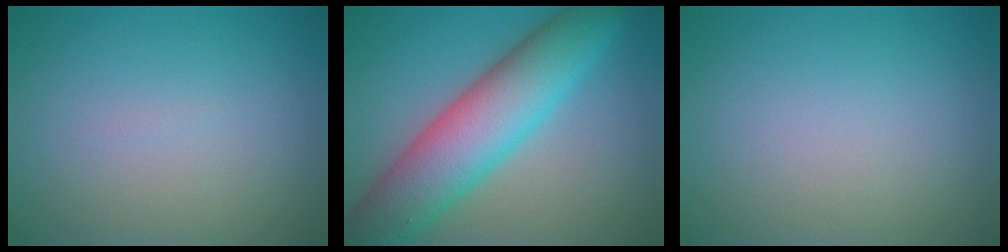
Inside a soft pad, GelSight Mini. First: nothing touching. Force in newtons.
{"total": 9.2, "press": 9.2, "slide": 0.3}
{"total": 0.0}